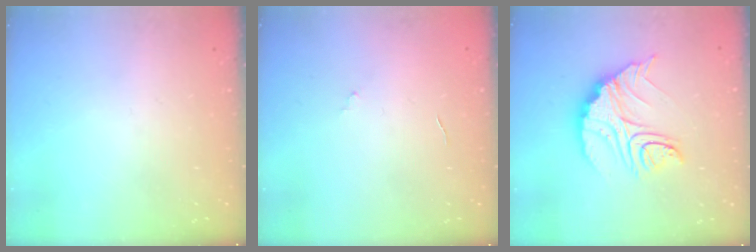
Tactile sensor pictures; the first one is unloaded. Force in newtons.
{"total": 3.6, "press": 3.6, "slide": 0.2}
{"total": 13.6, "press": 13.6, "slide": 1.0}